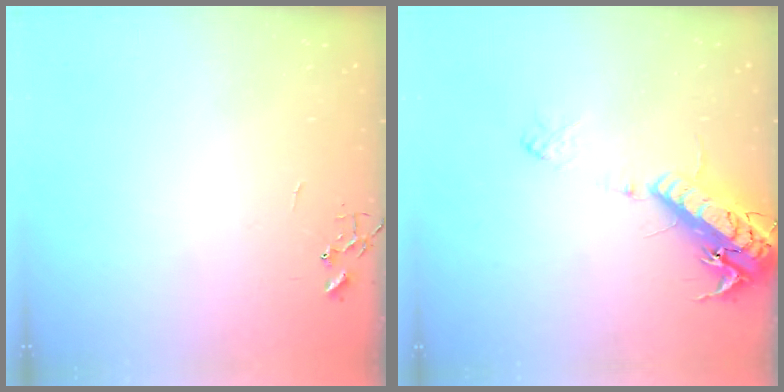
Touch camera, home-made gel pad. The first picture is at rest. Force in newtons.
{"total": 16.4, "press": 15.9, "slide": 3.8}